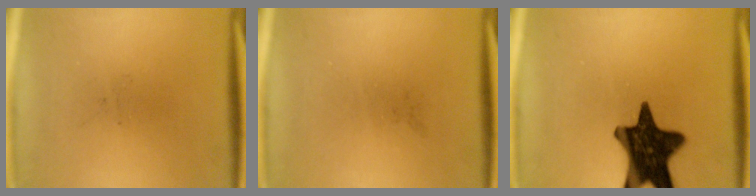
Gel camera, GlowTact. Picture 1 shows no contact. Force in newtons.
{"total": 0.0}
{"total": 15.6}